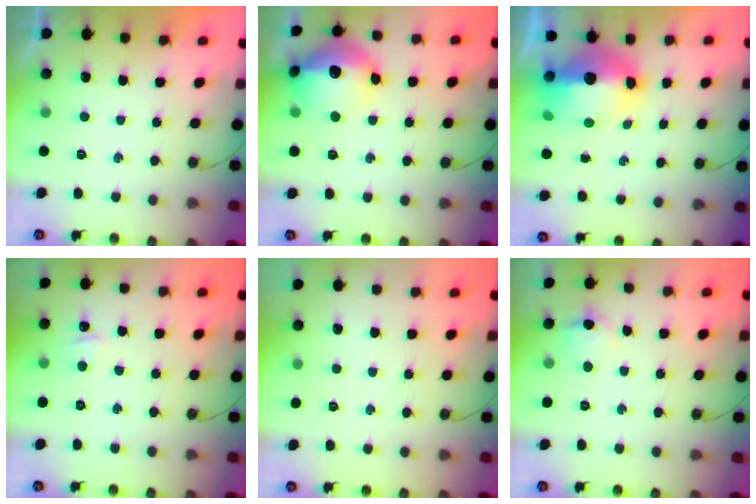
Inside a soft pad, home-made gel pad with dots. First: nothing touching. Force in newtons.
{"total": 19.2, "press": 19.1, "slide": 1.5}
{"total": 16.3, "press": 16.2, "slide": 1.7}
{"total": 3.4, "press": 3.4, "slide": 0.4}
{"total": 0.0}
{"total": 4.8, "press": 4.6, "slide": 1.2}